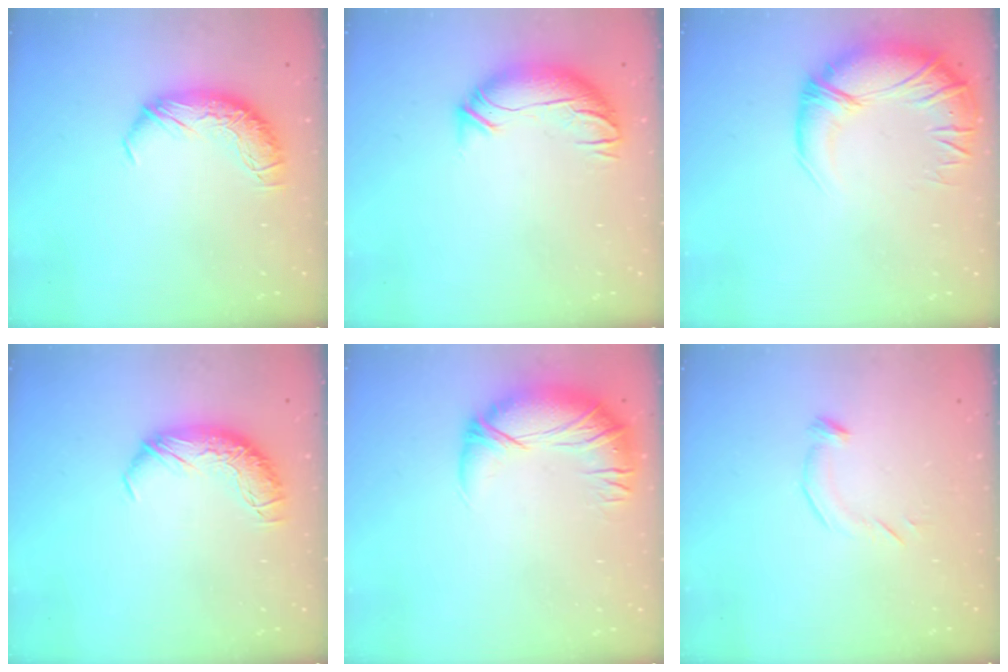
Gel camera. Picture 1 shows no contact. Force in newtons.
{"total": 3.5, "press": 2.3, "slide": 2.6}
{"total": 5.3, "press": 3.6, "slide": 3.9}
{"total": 0.0}
{"total": 2.9, "press": 0.1, "slide": 2.9}
{"total": 5.6, "press": 5.5, "slide": 0.5}